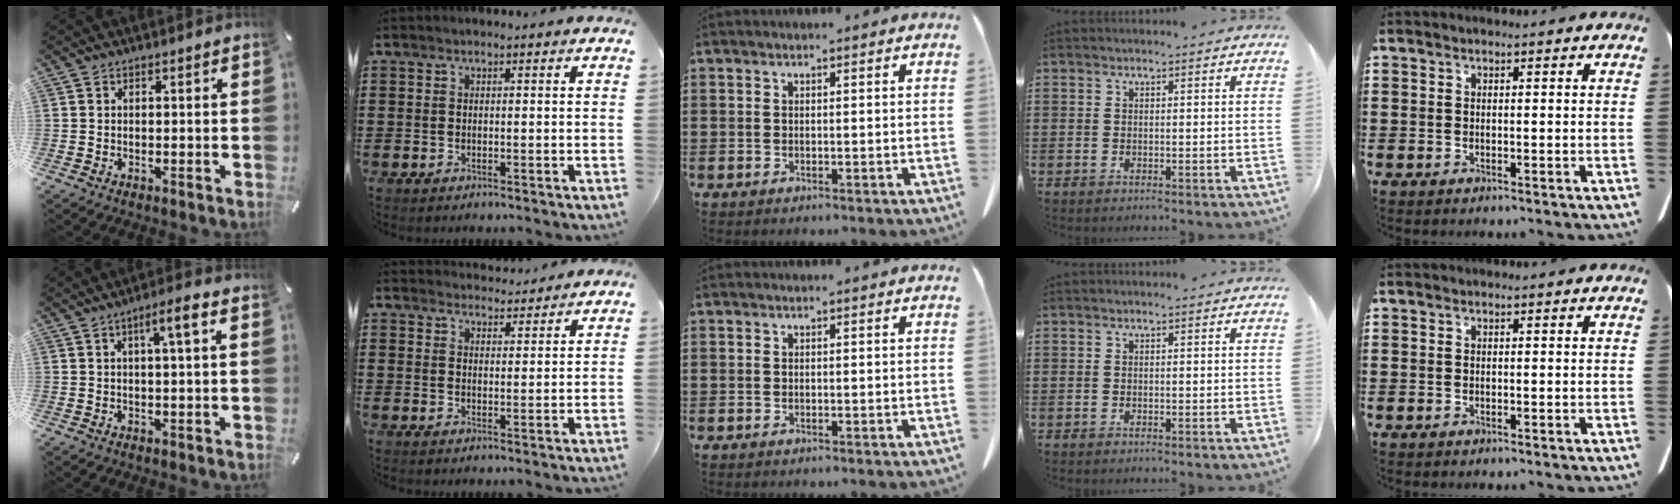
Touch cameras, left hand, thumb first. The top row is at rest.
{"thumb": {"total": 5.1, "force": [1.3, 0.4, 4.9], "torque": [-0.081, -0.004, 0.015]}, "index": {"total": 3.4, "force": [3.4, 0.6, 0.0], "torque": [-0.010, -0.010, 0.064]}}